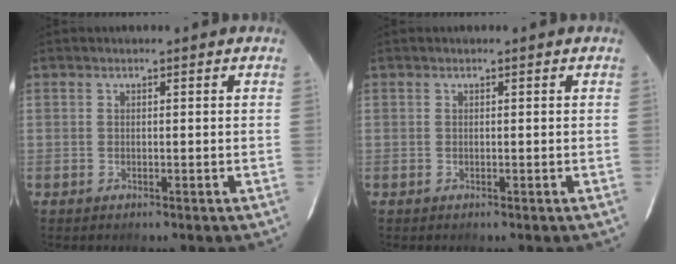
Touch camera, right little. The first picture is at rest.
{"total": 0.0}